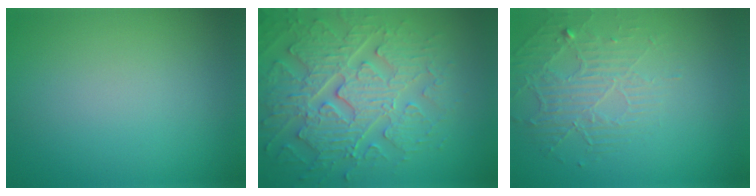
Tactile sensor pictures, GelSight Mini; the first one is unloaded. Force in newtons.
{"total": 7.2, "press": 6.0, "slide": 4.0}
{"total": 2.3, "press": 1.7, "slide": 1.6}